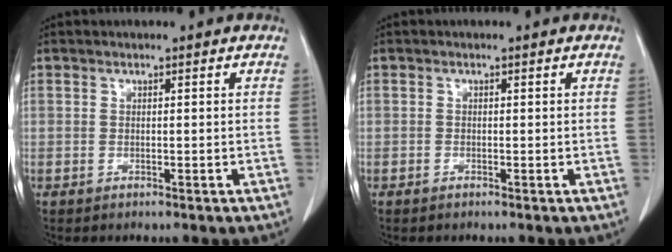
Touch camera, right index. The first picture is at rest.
{"total": 0.6, "force": [-0.3, 0.4, 0.3], "torque": [-0.006, 0.000, -0.005]}